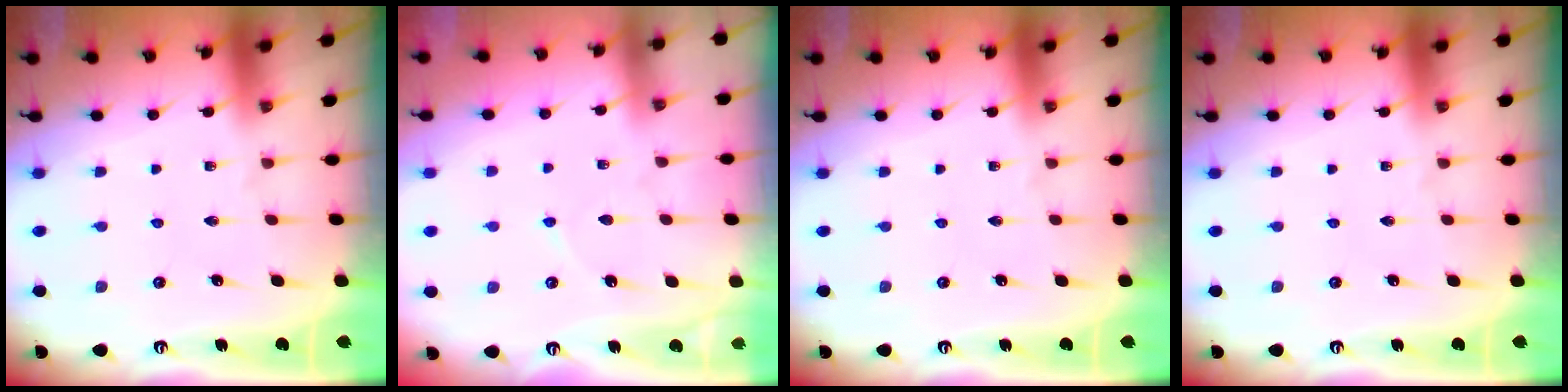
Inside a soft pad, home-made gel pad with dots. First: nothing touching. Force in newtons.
{"total": 3.3, "press": 3.2, "slide": 0.5}
{"total": 0.0}
{"total": 0.0}